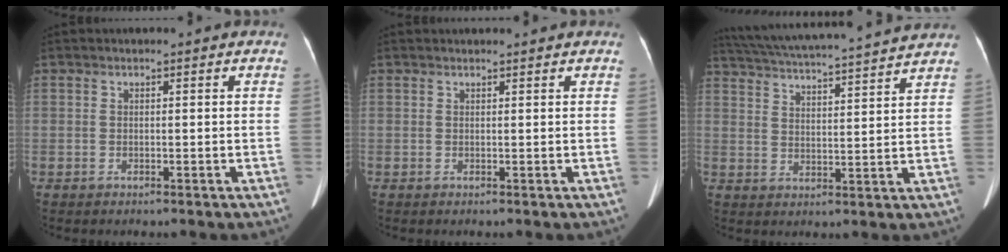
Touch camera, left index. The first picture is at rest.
{"total": 2.7, "force": [2.7, 0.3, 0.6], "torque": [-0.007, 0.025, 0.034]}
{"total": 19.7, "force": [18.1, 0.1, 7.8], "torque": [-0.144, 0.017, 0.262]}